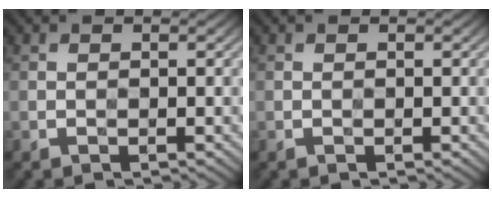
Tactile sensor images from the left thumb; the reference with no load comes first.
{"total": 0.0}